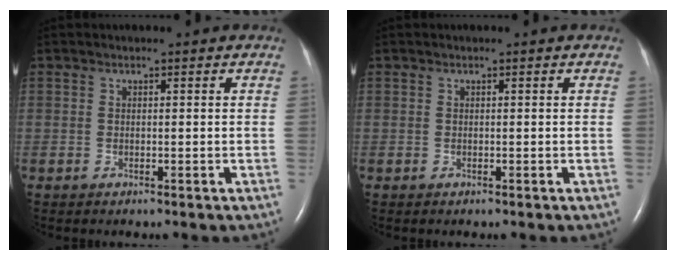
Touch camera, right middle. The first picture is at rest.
{"total": 0.0}